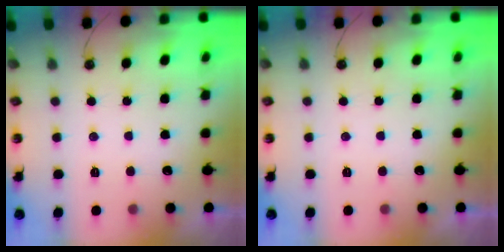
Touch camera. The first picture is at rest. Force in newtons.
{"total": 0.0}